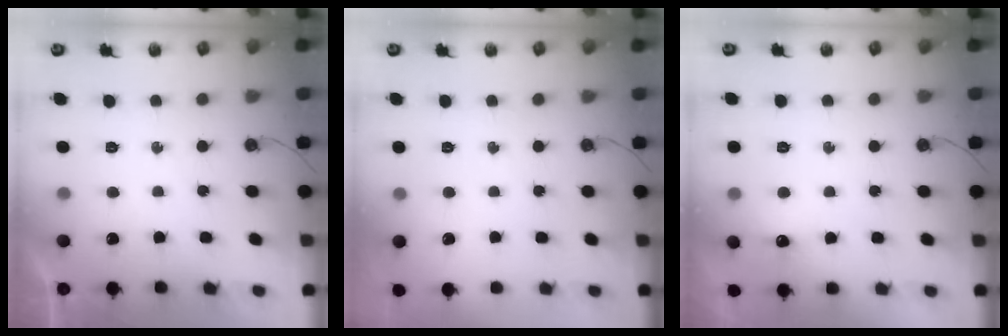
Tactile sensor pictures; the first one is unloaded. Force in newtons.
{"total": 0.0}
{"total": 5.3, "press": 5.3, "slide": 0.7}